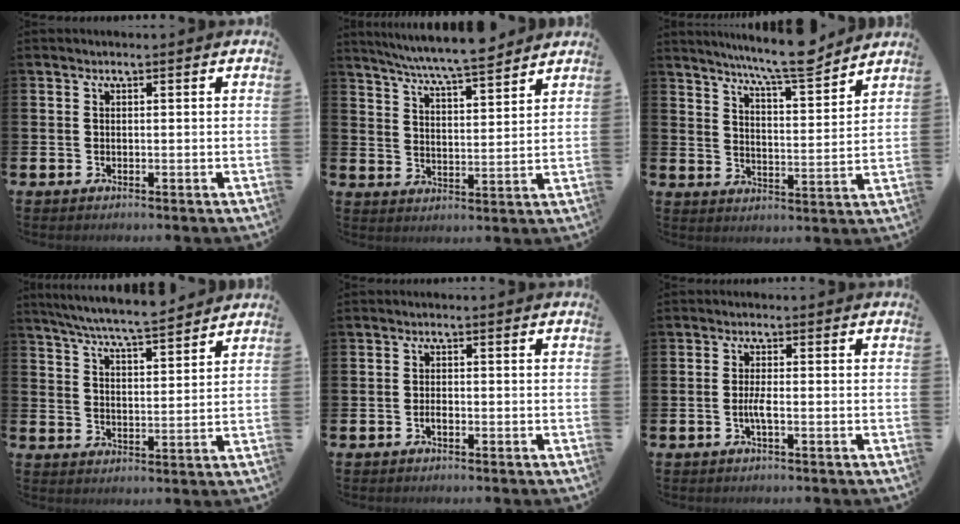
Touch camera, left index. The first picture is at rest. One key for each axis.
{"total": 7.0, "fx": 6.7, "fy": -0.1, "fz": 2.0, "tx": -0.067, "ty": -0.039, "tz": 0.119}
{"total": 8.8, "fx": 8.1, "fy": 0.3, "fz": 3.5, "tx": -0.080, "ty": -0.050, "tz": 0.142}
{"total": 6.7, "fx": 6.4, "fy": 0.1, "fz": 1.8, "tx": -0.061, "ty": -0.038, "tz": 0.114}
{"total": 1.2, "fx": -0.6, "fy": 0.5, "fz": 0.9, "tx": -0.025, "ty": 0.002, "tz": -0.009}
{"total": 1.8, "fx": -0.6, "fy": 0.2, "fz": 1.7, "tx": -0.040, "ty": 0.003, "tz": -0.010}